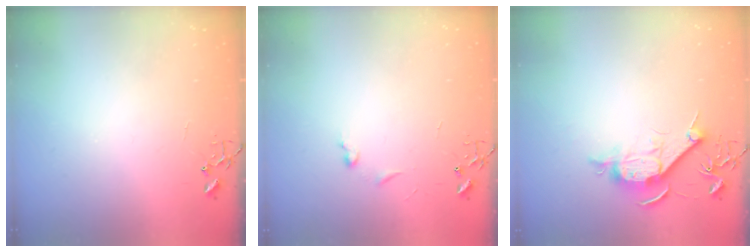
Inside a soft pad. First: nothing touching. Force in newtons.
{"total": 4.4, "press": 4.3, "slide": 0.6}
{"total": 9.3, "press": 9.2, "slide": 1.1}